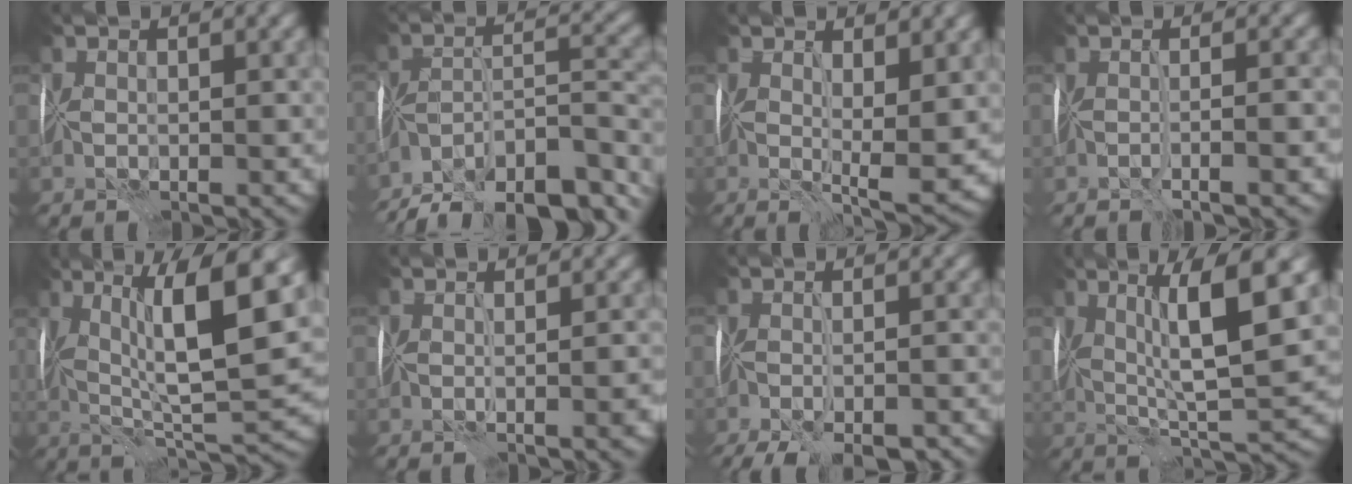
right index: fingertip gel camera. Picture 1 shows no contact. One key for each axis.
{"total": 14.9, "fx": -12.7, "fy": 4.4, "fz": 6.5, "tx": -0.110, "ty": 0.008, "tz": -0.181}
{"total": 6.1, "fx": 1.0, "fy": 1.9, "fz": 5.7, "tx": -0.097, "ty": -0.017, "tz": 0.021}
{"total": 3.2, "fx": -1.1, "fy": 0.6, "fz": 2.9, "tx": -0.036, "ty": -0.007, "tz": -0.018}
{"total": 11.9, "fx": 3.2, "fy": 3.1, "fz": 11.1, "tx": -0.184, "ty": 0.006, "tz": 0.057}
{"total": 3.7, "fx": -0.4, "fy": 1.2, "fz": 3.4, "tx": -0.024, "ty": -0.002, "tz": 0.000}
{"total": 7.5, "fx": -5.3, "fy": 2.4, "fz": 4.8, "tx": -0.074, "ty": -0.026, "tz": -0.073}
{"total": 9.2, "fx": 2.6, "fy": 2.3, "fz": 8.5, "tx": -0.139, "ty": 0.003, "tz": 0.045}